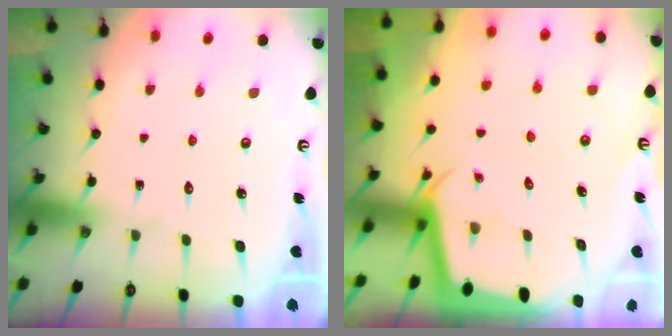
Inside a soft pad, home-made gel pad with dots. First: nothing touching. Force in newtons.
{"total": 2.0, "press": 2.0, "slide": 0.0}